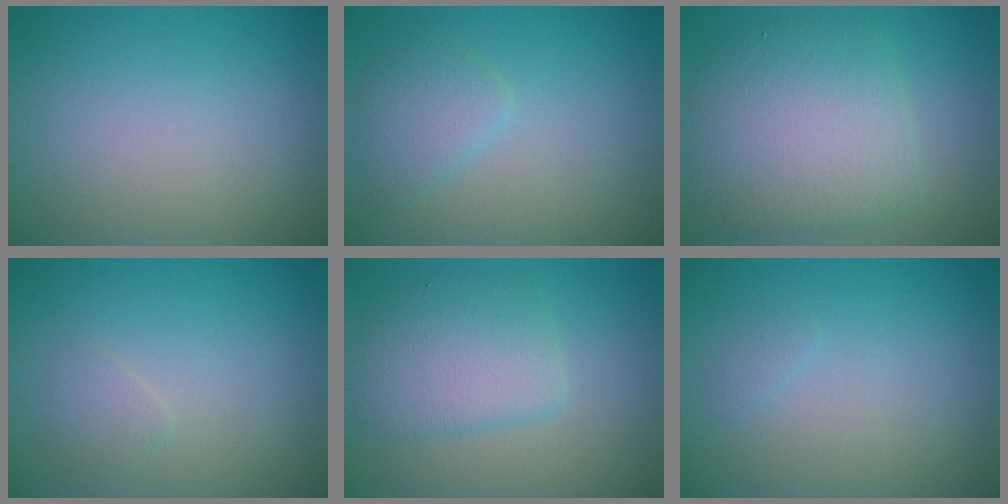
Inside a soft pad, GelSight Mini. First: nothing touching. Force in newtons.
{"total": 2.5, "press": 2.5, "slide": 0.1}
{"total": 7.5, "press": 7.5, "slide": 0.1}
{"total": 1.0, "press": 1.0, "slide": 0.0}
{"total": 4.3, "press": 4.3, "slide": 0.0}
{"total": 0.6, "press": 0.6, "slide": 0.1}